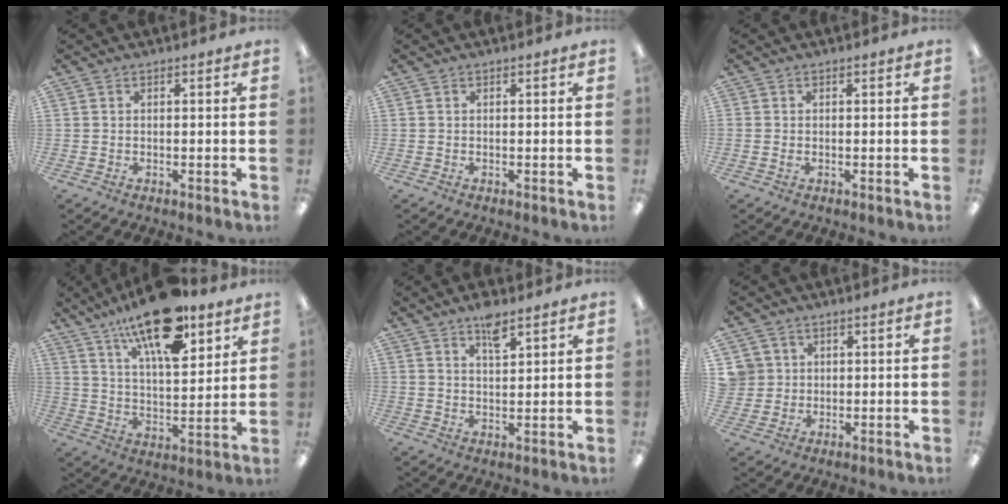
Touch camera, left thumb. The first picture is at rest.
{"total": 0.0}
{"total": 0.6, "force": [-0.1, 0.4, 0.5], "torque": [-0.010, 0.000, -0.002]}
{"total": 20.0, "force": [13.5, 7.6, 12.6], "torque": [-0.208, -0.068, 0.225]}
{"total": 5.7, "force": [4.1, 1.8, 3.5], "torque": [-0.046, -0.022, 0.067]}
{"total": 4.7, "force": [1.3, 4.6, 0.1], "torque": [-0.012, 0.007, 0.027]}